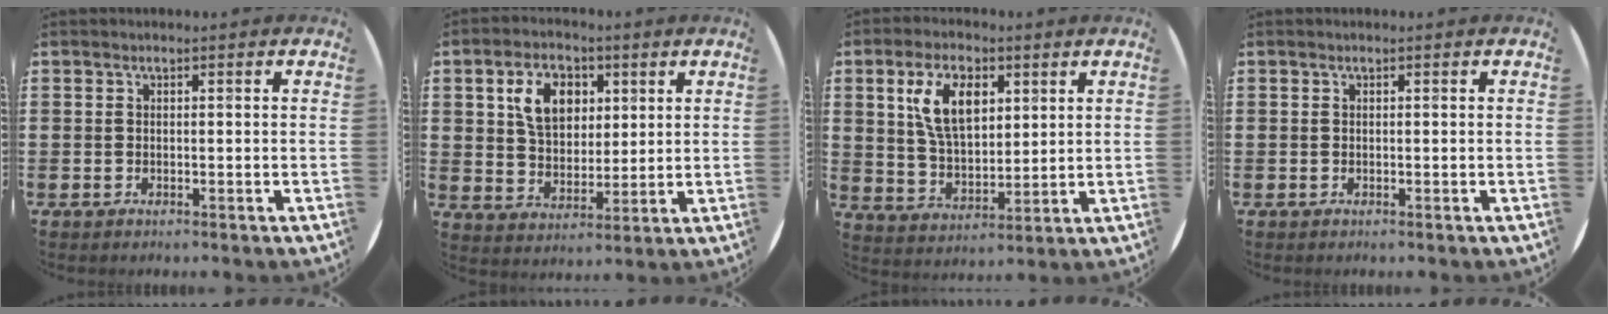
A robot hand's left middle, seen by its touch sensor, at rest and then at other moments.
{"total": 7.4, "force": [3.3, 4.8, 4.7], "torque": [-0.092, 0.011, 0.057]}
{"total": 8.4, "force": [4.0, 4.2, 6.1], "torque": [-0.125, 0.009, 0.072]}
{"total": 0.0}